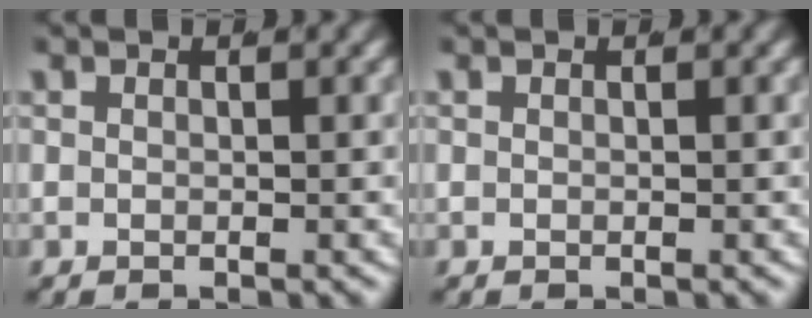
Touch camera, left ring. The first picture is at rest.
{"total": 0.0}